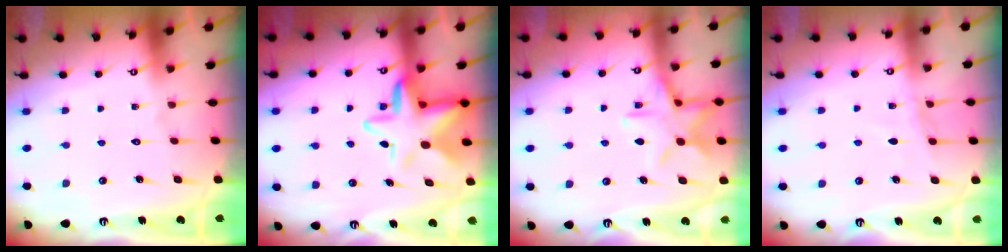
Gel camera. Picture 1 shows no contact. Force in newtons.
{"total": 11.1, "press": 10.8, "slide": 2.6}
{"total": 12.8, "press": 12.8, "slide": 1.0}
{"total": 5.4, "press": 5.4, "slide": 0.6}